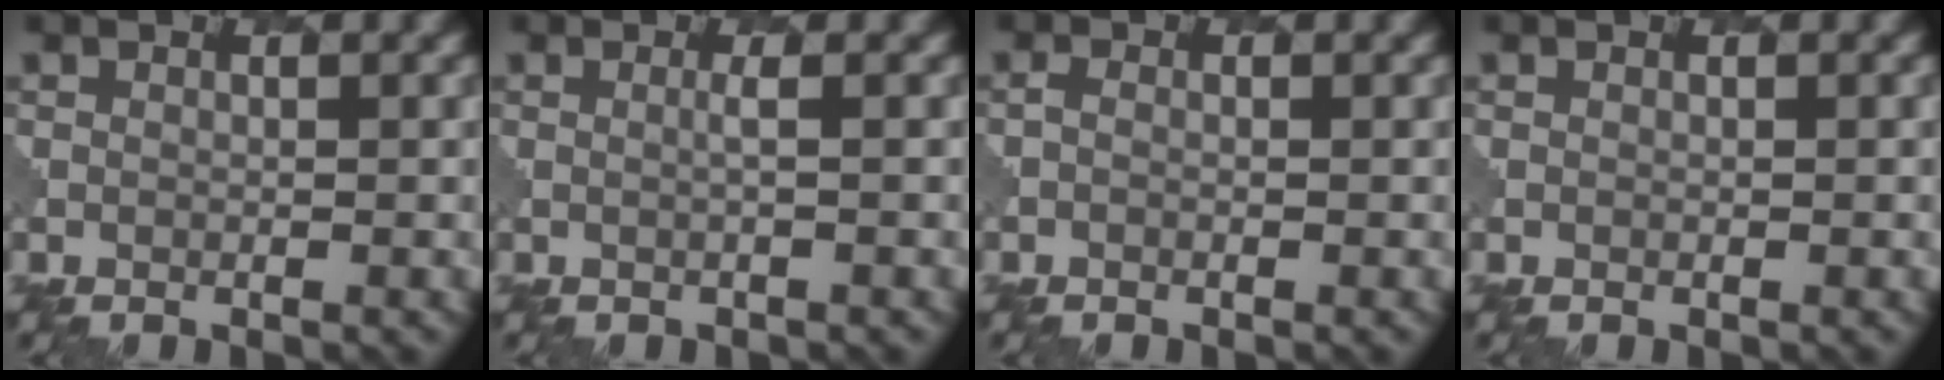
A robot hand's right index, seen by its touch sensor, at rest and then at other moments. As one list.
[{"total": 0.9, "force": [0.3, 0.2, 0.9], "torque": [-0.008, 0.002, 0.001]}, {"total": 0.6, "force": [-0.4, 0.4, 0.2], "torque": [-0.002, 0.002, -0.007]}, {"total": 0.0}]